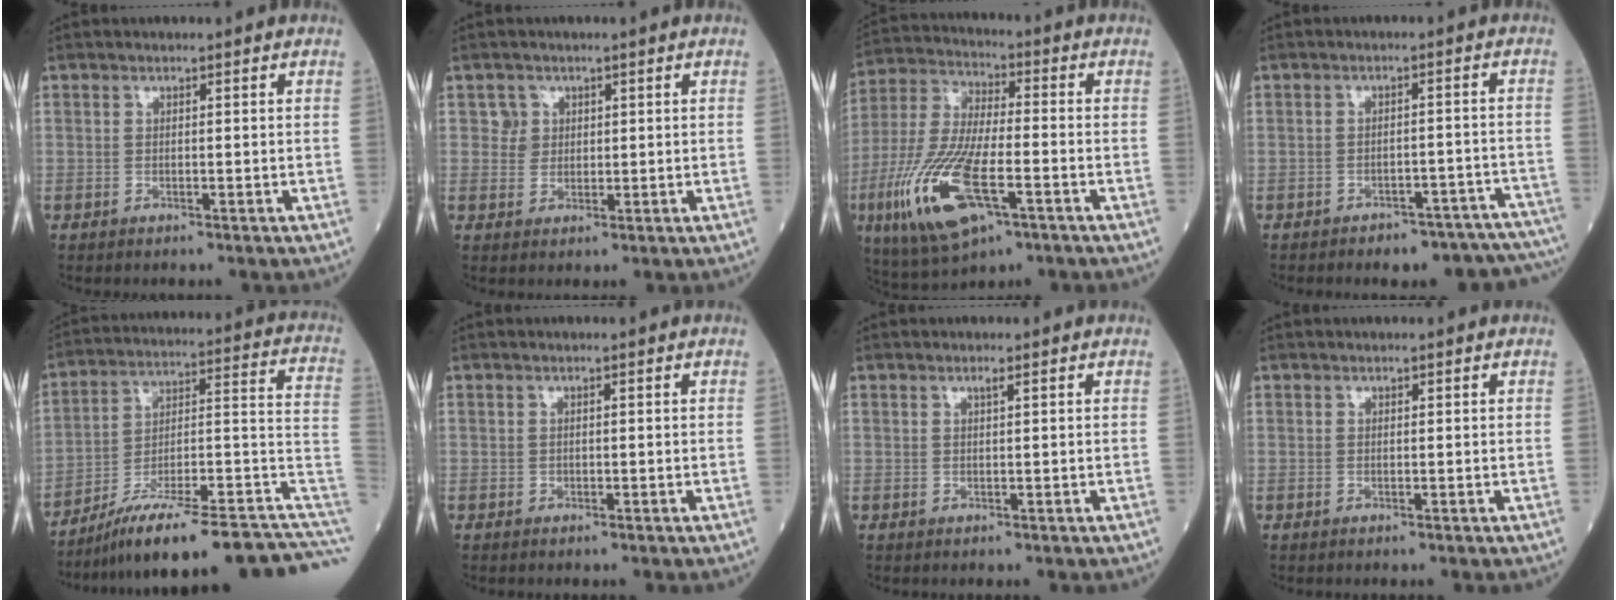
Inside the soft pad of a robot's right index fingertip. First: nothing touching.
{"total": 2.4, "force": [1.0, 2.2, 0.0], "torque": [0.009, 0.000, 0.011]}
{"total": 16.6, "force": [-6.2, 5.1, 14.5], "torque": [-0.318, -0.019, -0.109]}
{"total": 12.6, "force": [-11.2, 4.6, 3.6], "torque": [-0.015, 0.032, -0.122]}
{"total": 26.1, "force": [-19.5, 3.5, 17.1], "torque": [-0.162, 0.036, -0.288]}
{"total": 0.0}
{"total": 0.7, "force": [0.4, -0.1, 0.5], "torque": [-0.011, -0.001, 0.008]}
{"total": 0.0}